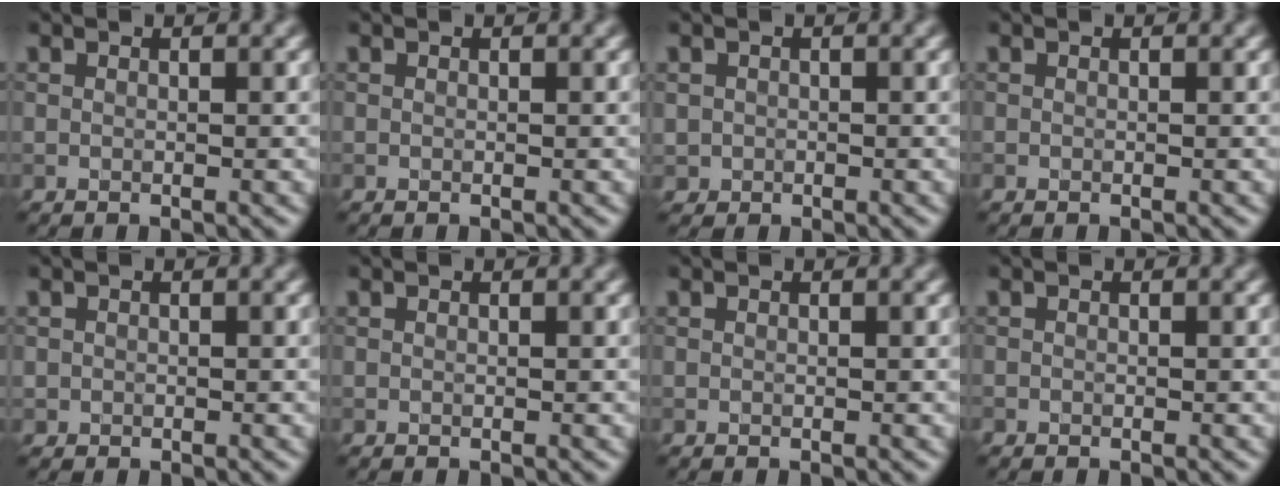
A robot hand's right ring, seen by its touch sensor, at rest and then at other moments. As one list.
[{"total": 0.0}, {"total": 1.0, "force": [-0.1, 1.0, -0.1], "torque": [0.012, -0.004, -0.001]}, {"total": 0.0}, {"total": 0.5, "force": [0.0, 0.5, 0.0], "torque": [0.008, -0.003, -0.002]}, {"total": 0.0}, {"total": 0.0}, {"total": 0.0}]